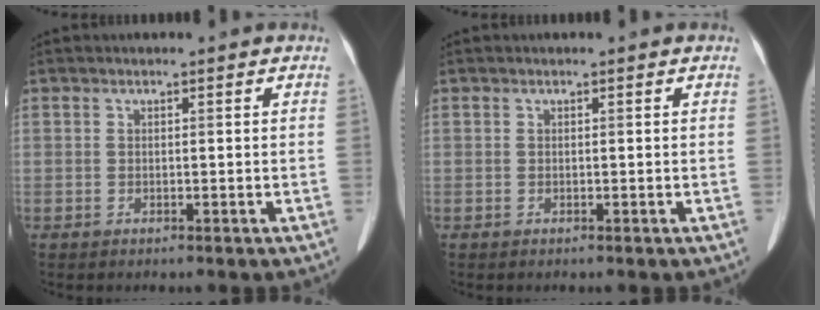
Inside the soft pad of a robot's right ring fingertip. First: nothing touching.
{"total": 0.0}